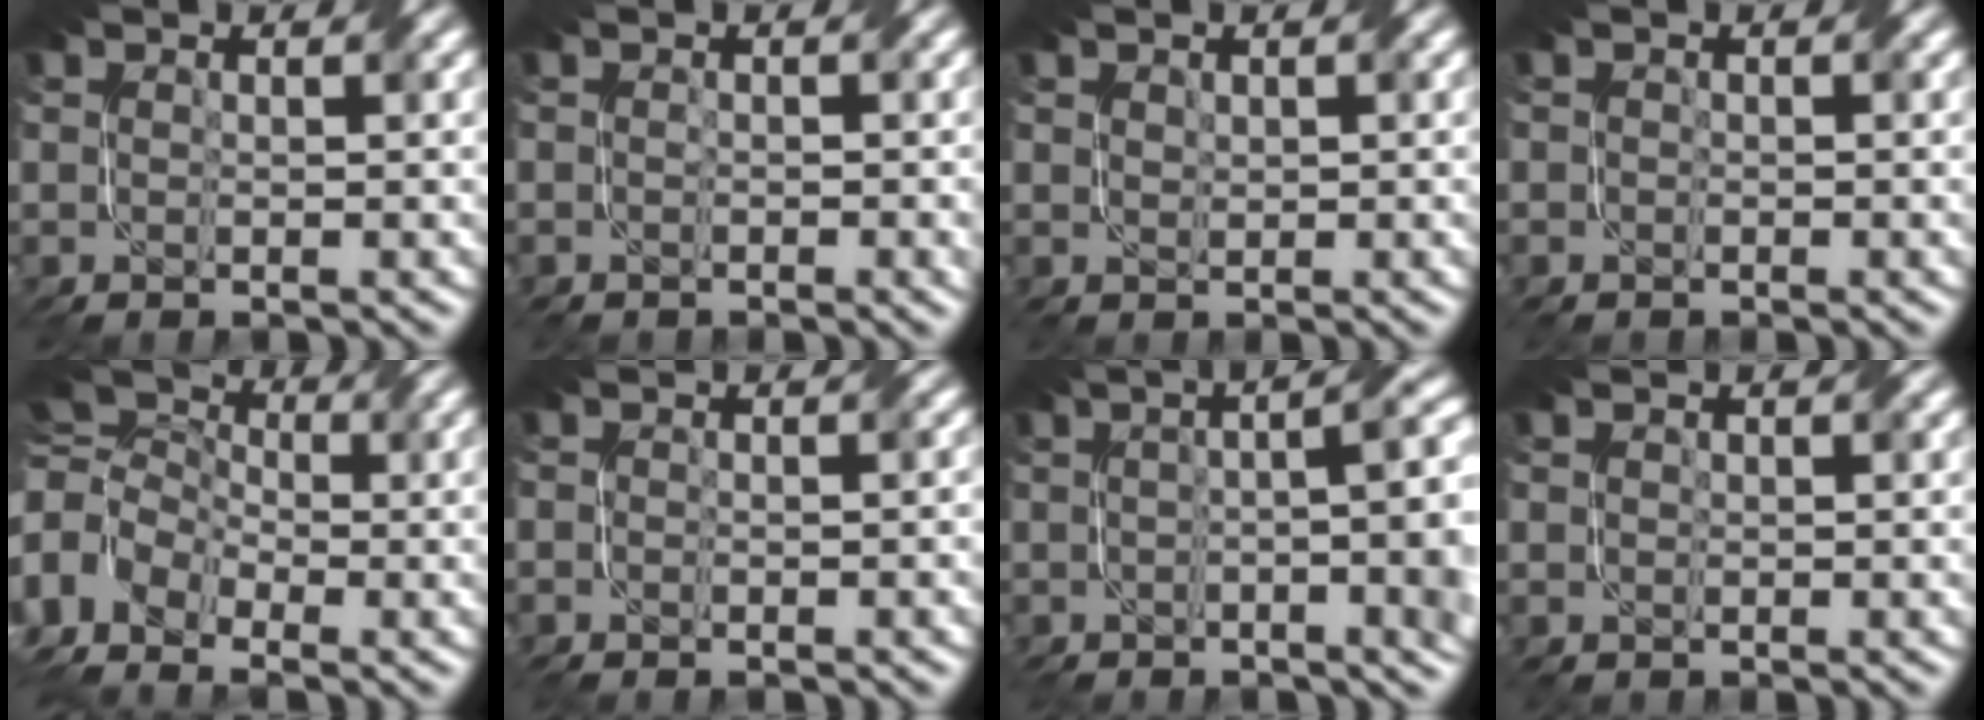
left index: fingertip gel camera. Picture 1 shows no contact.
{"total": 1.8, "force": [-1.8, -0.1, -0.3], "torque": [0.003, -0.005, -0.009]}
{"total": 1.1, "force": [-0.6, -0.1, -0.9], "torque": [0.011, -0.002, 0.014]}
{"total": 1.6, "force": [-1.2, 0.2, -1.0], "torque": [0.023, -0.007, -0.004]}
{"total": 7.4, "force": [-2.9, 5.5, 4.0], "torque": [-0.092, 0.008, -0.042]}
{"total": 1.9, "force": [-1.9, -0.1, -0.4], "torque": [0.018, 0.000, -0.016]}
{"total": 9.6, "force": [-0.6, 3.0, 9.1], "torque": [-0.069, 0.025, -0.006]}
{"total": 1.4, "force": [-1.0, 0.0, -1.0], "torque": [0.017, -0.002, 0.004]}